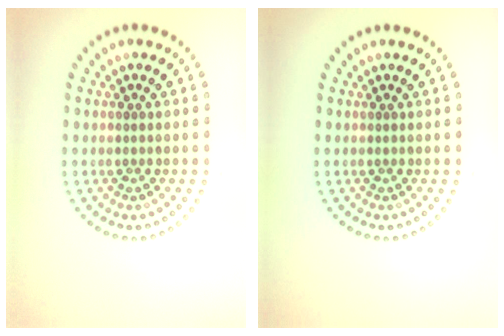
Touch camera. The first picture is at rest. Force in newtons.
{"total": 0.0}